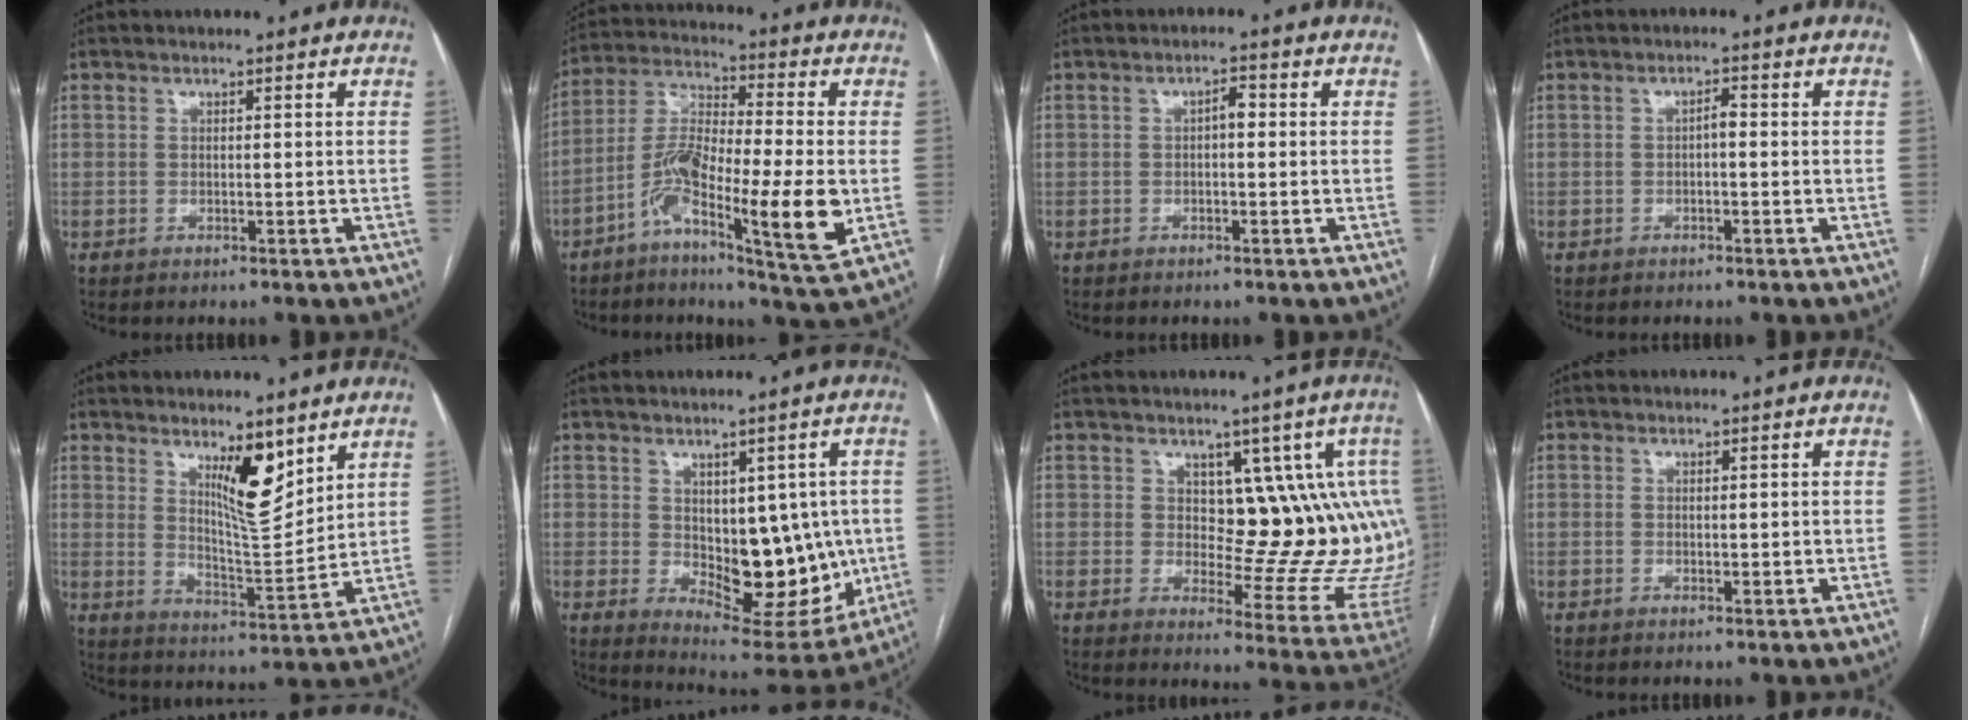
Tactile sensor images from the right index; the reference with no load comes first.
{"total": 14.6, "force": [-4.6, 1.9, 13.7], "torque": [-0.266, -0.002, -0.085]}
{"total": 2.0, "force": [0.0, 0.8, 1.9], "torque": [-0.027, 0.008, -0.003]}
{"total": 1.5, "force": [-0.3, 0.5, 1.4], "torque": [-0.021, 0.005, -0.007]}
{"total": 8.7, "force": [5.1, 1.9, 6.7], "torque": [-0.118, -0.015, 0.092]}
{"total": 14.2, "force": [-0.8, 7.3, 12.1], "torque": [-0.149, -0.002, 0.017]}
{"total": 13.0, "force": [3.3, 6.0, 11.1], "torque": [-0.106, -0.003, 0.042]}
{"total": 0.8, "force": [0.2, 0.5, 0.6], "torque": [-0.006, -0.002, 0.004]}